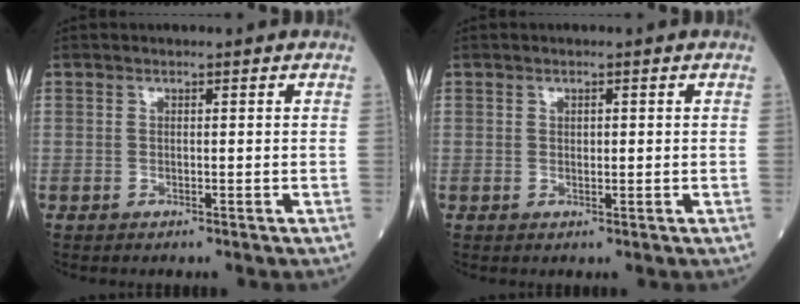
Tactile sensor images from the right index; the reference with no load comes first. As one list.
[{"total": 0.9, "force": [0.2, 0.4, 0.7], "torque": [-0.011, -0.001, 0.005]}]